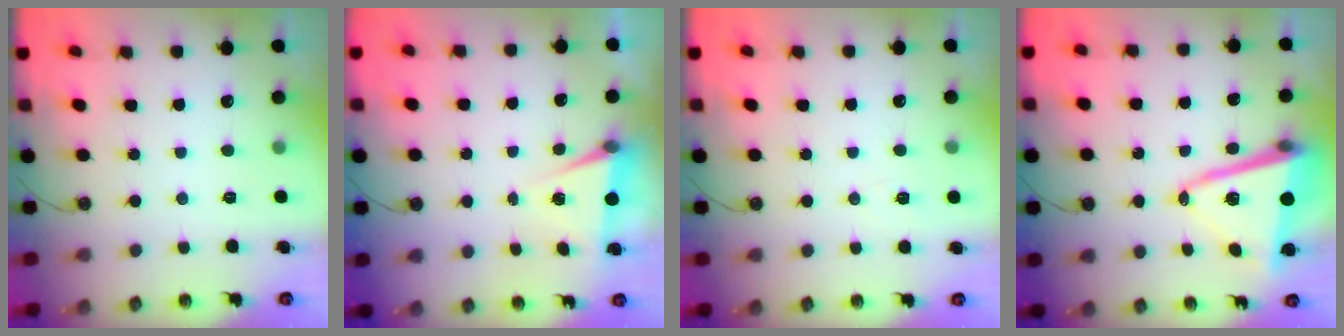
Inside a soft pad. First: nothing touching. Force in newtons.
{"total": 5.2, "press": 2.7, "slide": 4.5}
{"total": 5.7, "press": 3.7, "slide": 4.4}
{"total": 12.7, "press": 12.4, "slide": 2.9}